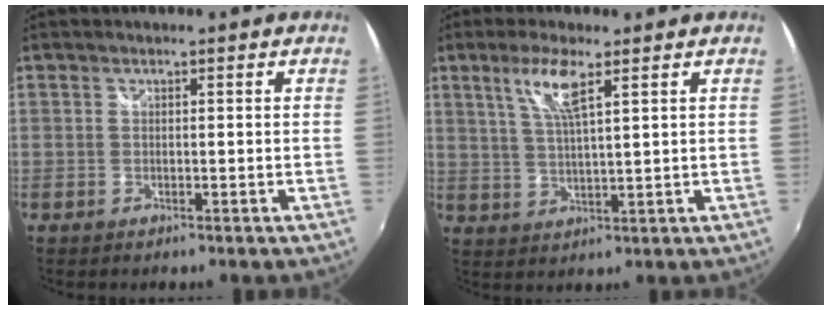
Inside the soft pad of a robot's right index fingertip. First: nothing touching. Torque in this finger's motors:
{"motor_torque": [0.75, 0.48, 0.27, 0.09]}